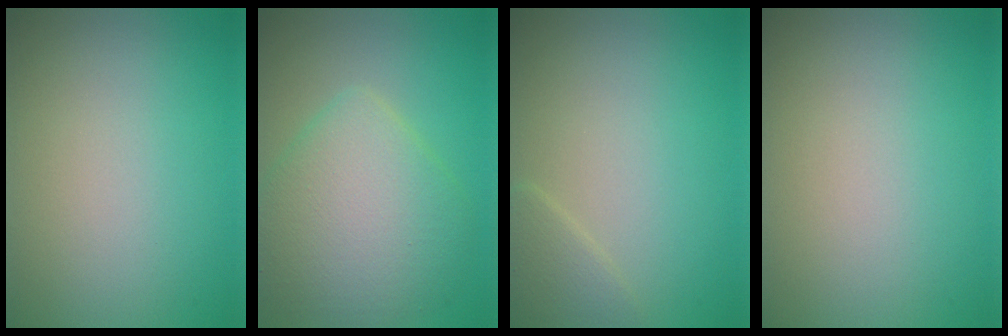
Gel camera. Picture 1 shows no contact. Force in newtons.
{"total": 6.6, "press": 6.6, "slide": 0.1}
{"total": 1.4, "press": 1.4, "slide": 0.2}
{"total": 0.0}